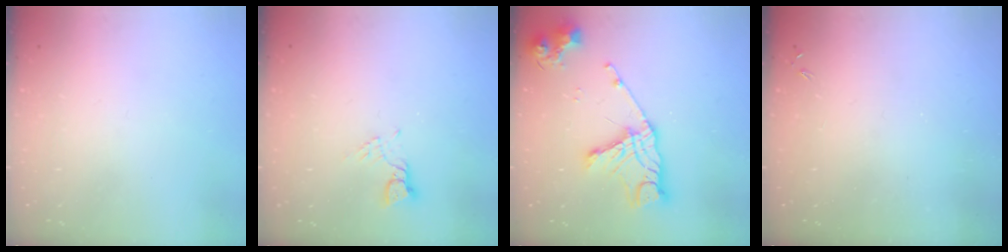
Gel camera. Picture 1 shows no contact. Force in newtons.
{"total": 2.6, "press": 2.6, "slide": 0.1}
{"total": 16.9, "press": 16.8, "slide": 1.4}
{"total": 0.0}